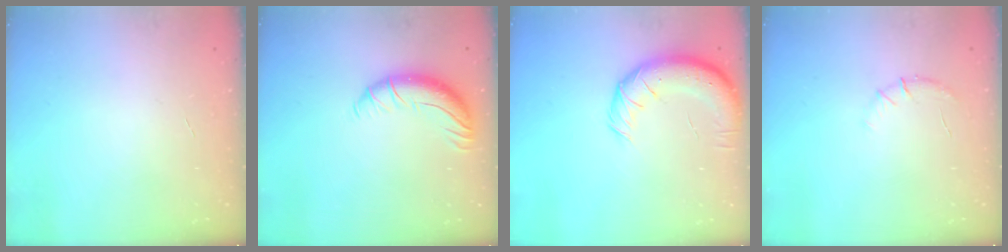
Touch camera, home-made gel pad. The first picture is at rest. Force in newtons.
{"total": 10.3, "press": 10.1, "slide": 2.3}
{"total": 13.5, "press": 13.1, "slide": 3.0}
{"total": 5.4, "press": 5.2, "slide": 1.7}